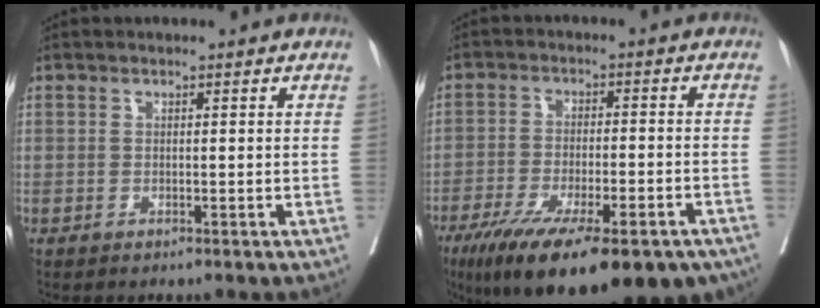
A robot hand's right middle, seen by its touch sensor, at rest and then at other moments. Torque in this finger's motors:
{"motor_torque": [1.33, -0.80, 0.47, 0.17]}